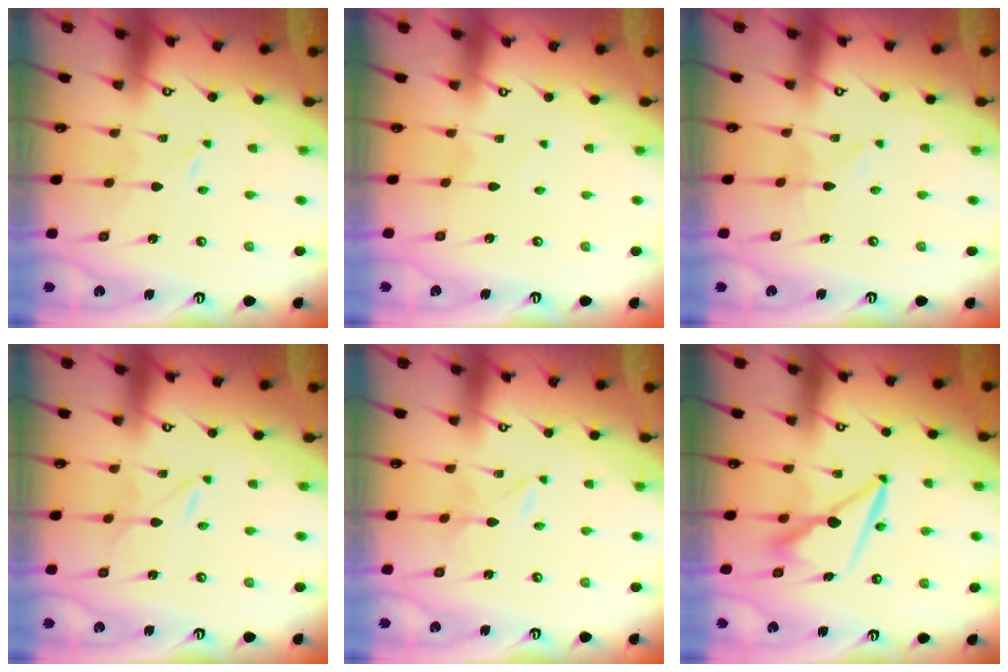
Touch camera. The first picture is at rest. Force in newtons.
{"total": 1.0, "press": 1.0, "slide": 0.1}
{"total": 2.6, "press": 2.6, "slide": 0.4}
{"total": 2.3, "press": 2.3, "slide": 0.4}
{"total": 1.5, "press": 1.5, "slide": 0.2}
{"total": 9.0, "press": 8.9, "slide": 1.3}